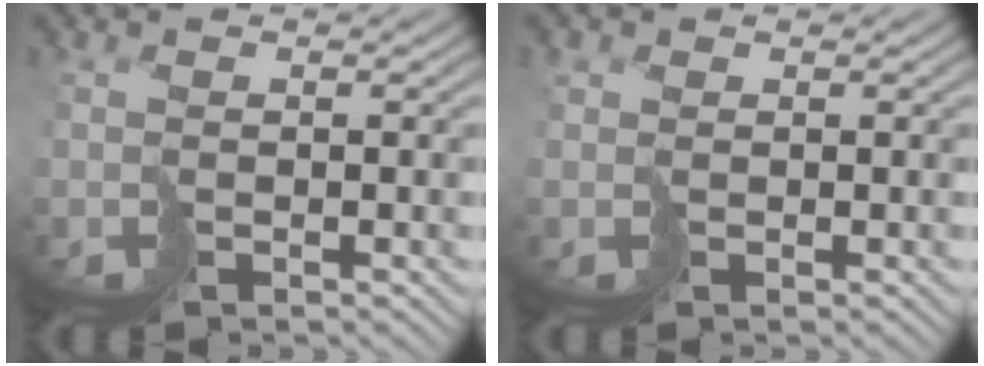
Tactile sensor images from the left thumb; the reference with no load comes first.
{"total": 1.1, "force": [0.5, 1.0, 0.2], "torque": [-0.007, 0.002, 0.007]}